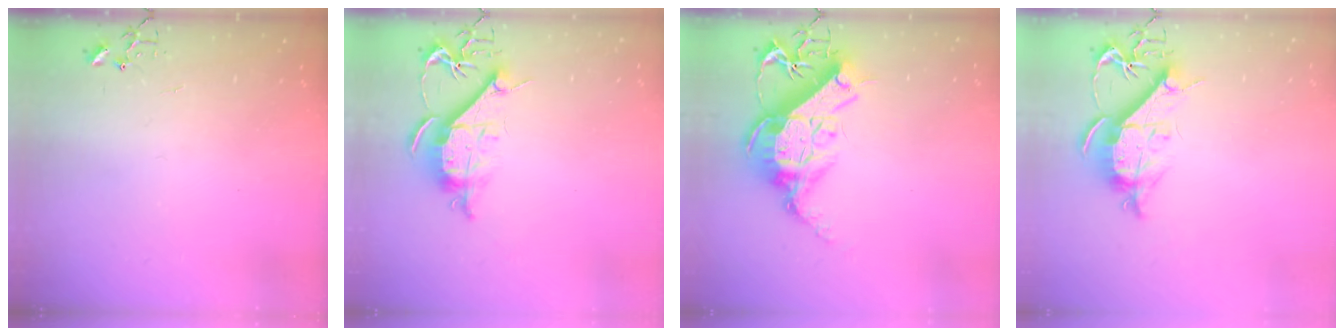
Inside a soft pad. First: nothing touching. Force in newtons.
{"total": 11.1, "press": 11.1, "slide": 0.9}
{"total": 17.6, "press": 17.4, "slide": 2.4}
{"total": 10.6, "press": 10.5, "slide": 1.2}